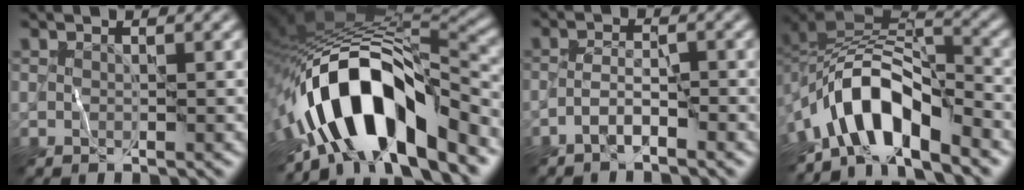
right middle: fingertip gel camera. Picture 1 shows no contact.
{"total": 14.0, "force": [-5.8, 5.6, 11.5], "torque": [-0.182, 0.015, -0.107]}
{"total": 1.9, "force": [-1.5, 0.3, 1.2], "torque": [-0.025, 0.008, -0.034]}
{"total": 9.1, "force": [-5.2, 3.8, 6.4], "torque": [-0.096, 0.013, -0.102]}